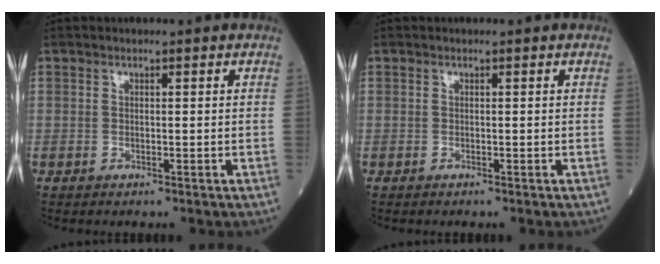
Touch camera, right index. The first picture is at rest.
{"total": 0.0}